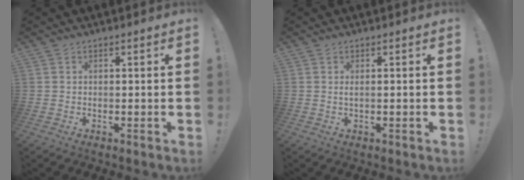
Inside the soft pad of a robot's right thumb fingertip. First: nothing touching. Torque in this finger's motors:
{"motor_torque": [-0.19, 0.03, -0.01, 0.16, -0.01]}